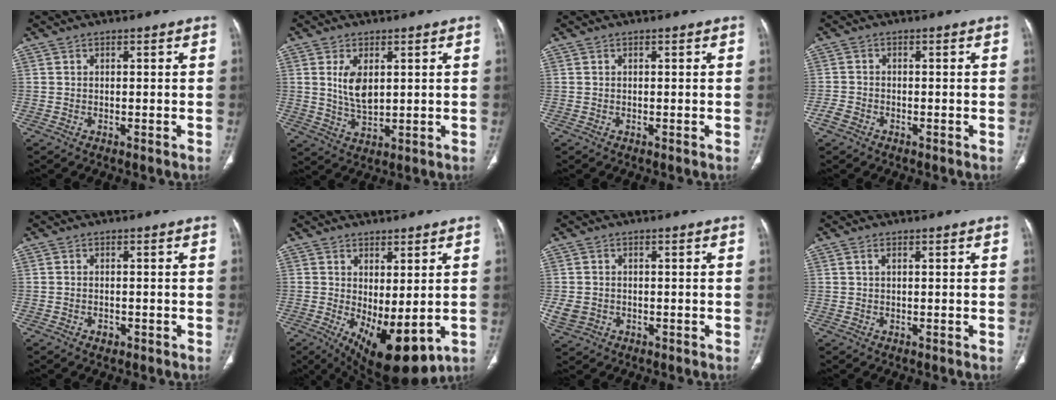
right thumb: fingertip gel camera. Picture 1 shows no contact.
{"total": 6.5, "force": [1.6, 3.4, 5.3], "torque": [-0.094, -0.012, 0.039]}
{"total": 0.0}
{"total": 2.4, "force": [-1.5, 1.6, 0.9], "torque": [-0.022, 0.007, -0.029]}
{"total": 1.4, "force": [-0.7, 1.0, 0.7], "torque": [-0.009, 0.005, -0.009]}
{"total": 12.4, "force": [-2.1, 5.2, 11.0], "torque": [-0.162, -0.019, -0.008]}
{"total": 4.1, "force": [-0.9, 3.5, 2.0], "torque": [-0.044, 0.004, -0.007]}
{"total": 0.7, "force": [0.3, 0.3, 0.6], "torque": [-0.016, 0.007, 0.006]}